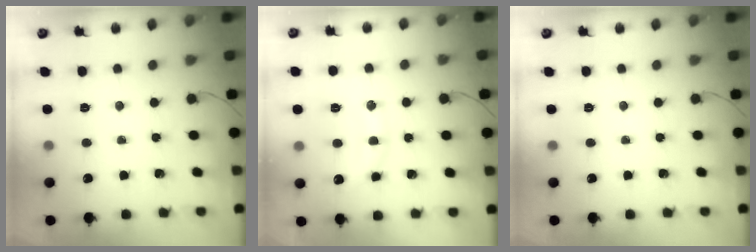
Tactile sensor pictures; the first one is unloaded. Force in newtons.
{"total": 10.6, "press": 10.6, "slide": 0.7}
{"total": 0.0}